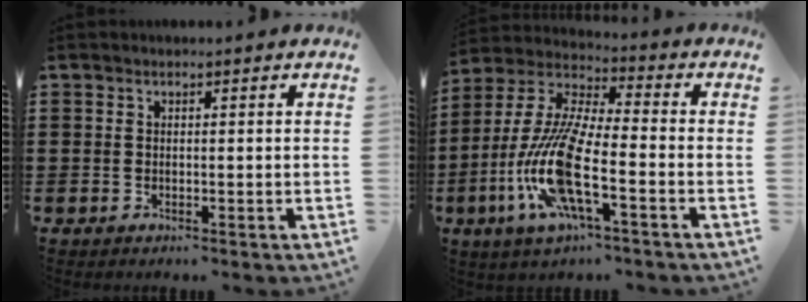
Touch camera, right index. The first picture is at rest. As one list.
[{"total": 13.5, "force": [-5.7, 3.1, 11.9], "torque": [-0.277, -0.026, -0.117]}]